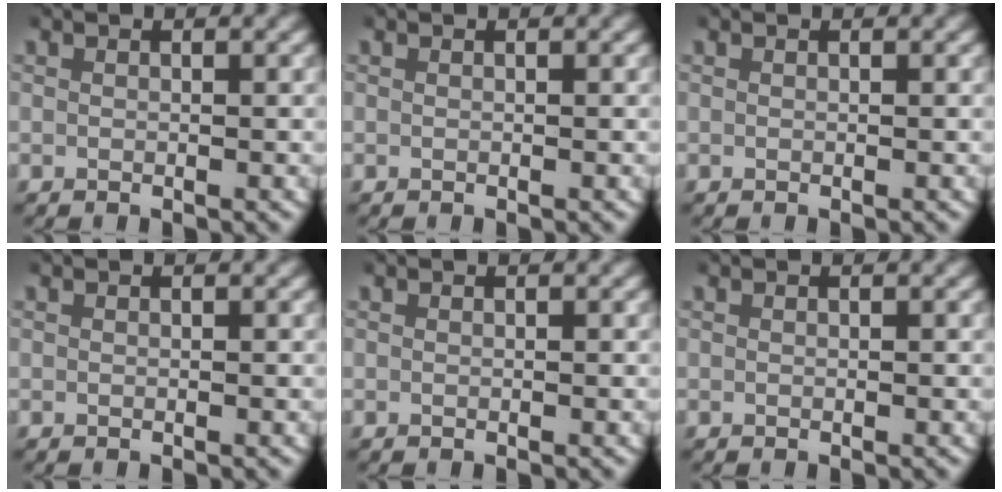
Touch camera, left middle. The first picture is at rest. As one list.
[{"total": 0.0}, {"total": 0.0}, {"total": 0.0}, {"total": 0.0}, {"total": 0.0}]